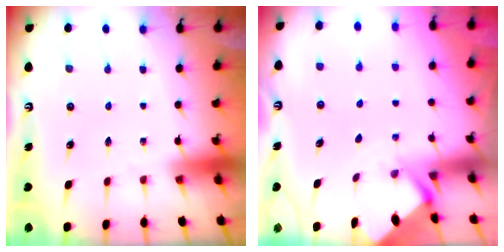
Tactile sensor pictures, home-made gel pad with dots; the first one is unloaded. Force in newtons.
{"total": 2.5, "press": 2.5, "slide": 0.1}